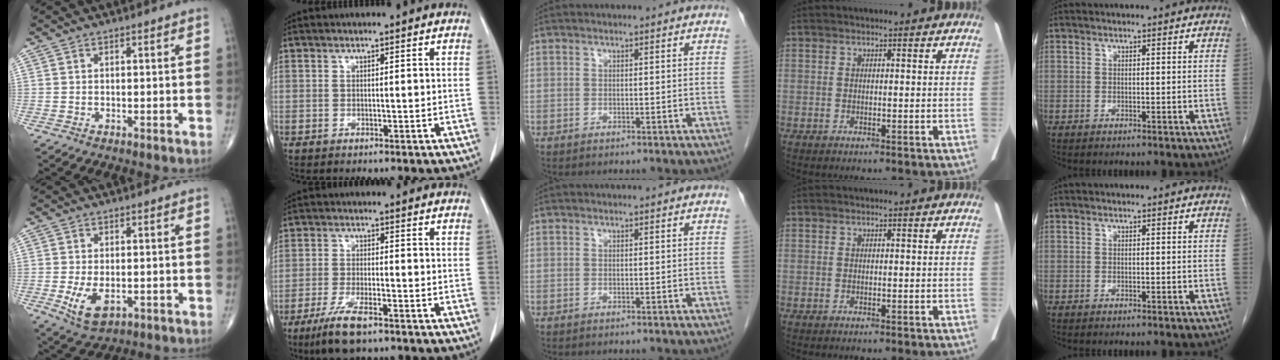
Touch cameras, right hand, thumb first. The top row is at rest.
{"thumb": {"total": 6.6, "force": [-1.7, 3.6, 5.2], "torque": [-0.096, -0.010, -0.020]}, "index": {"total": 7.1, "force": [-4.7, 1.3, 5.2], "torque": [-0.101, -0.014, -0.079]}}